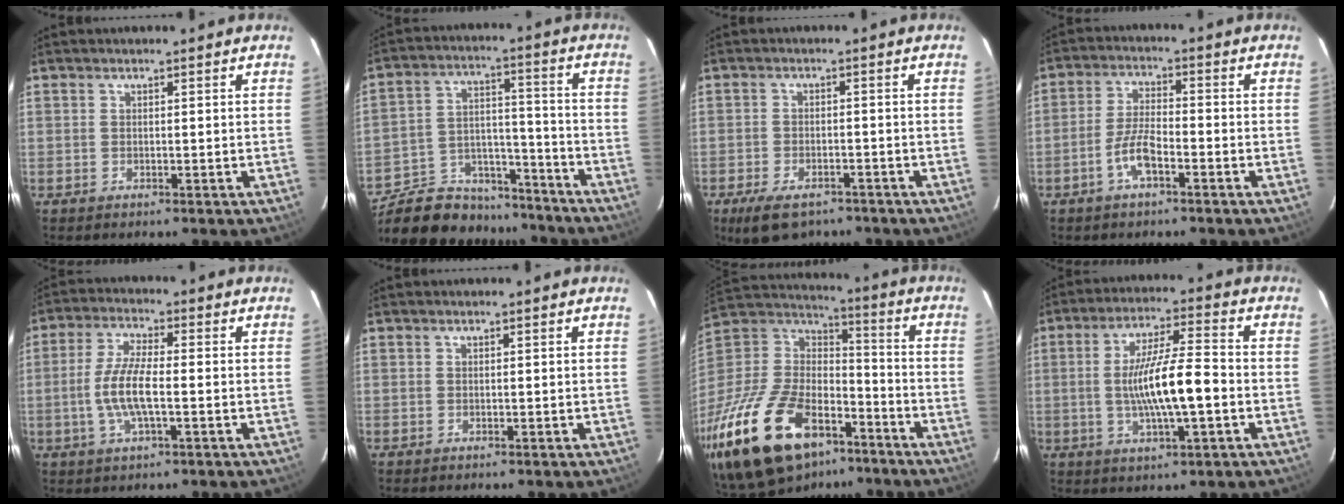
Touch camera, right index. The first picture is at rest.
{"total": 19.2, "force": [-16.0, 8.9, 5.8], "torque": [-0.136, 0.042, -0.232]}
{"total": 8.6, "force": [-6.2, 4.0, 4.3], "torque": [-0.103, -0.013, -0.100]}
{"total": 5.7, "force": [-3.0, 1.6, 4.6], "torque": [-0.100, 0.005, -0.057]}
{"total": 8.1, "force": [-1.5, 2.1, 7.6], "torque": [-0.157, -0.001, -0.032]}
{"total": 0.0}
{"total": 36.5, "force": [-22.2, 19.0, 21.9], "torque": [-0.481, -0.018, -0.353]}
{"total": 12.0, "force": [-1.9, 1.8, 11.8], "torque": [-0.214, -0.002, -0.031]}